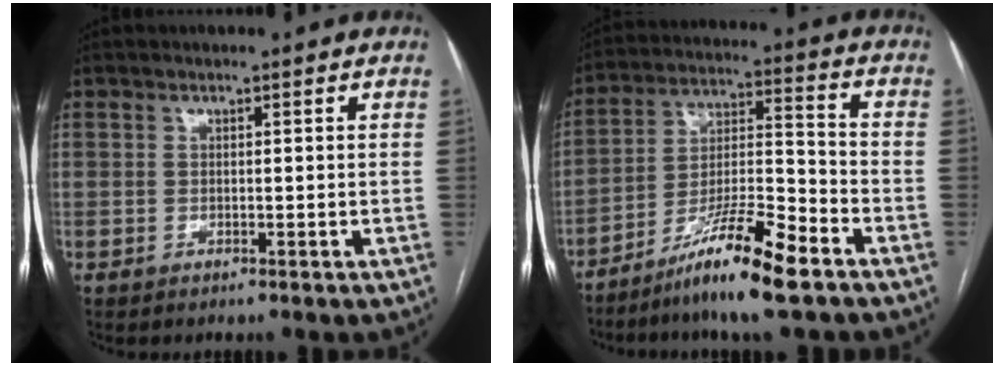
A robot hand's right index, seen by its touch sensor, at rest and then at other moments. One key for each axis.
{"total": 13.3, "fx": -9.0, "fy": 0.7, "fz": 9.8, "tx": -0.183, "ty": -0.014, "tz": -0.160}